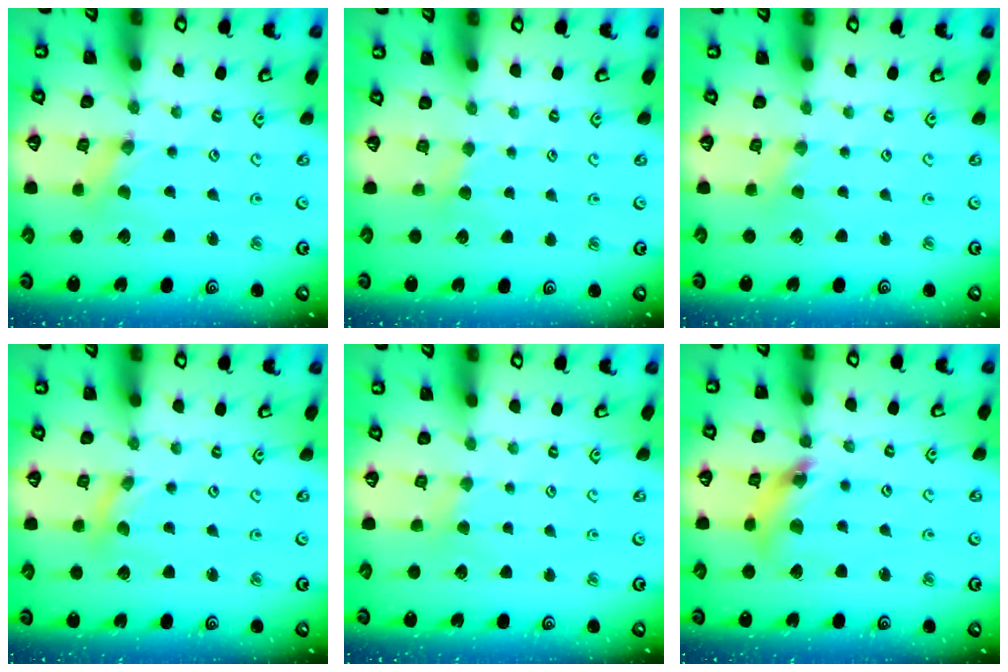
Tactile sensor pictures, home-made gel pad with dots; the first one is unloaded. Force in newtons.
{"total": 2.3, "press": 2.2, "slide": 0.3}
{"total": 1.1, "press": 1.1, "slide": 0.2}
{"total": 0.0}
{"total": 2.2, "press": 2.2, "slide": 0.3}
{"total": 10.1, "press": 10.1, "slide": 1.0}